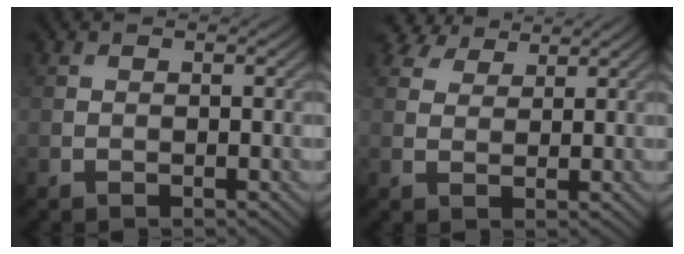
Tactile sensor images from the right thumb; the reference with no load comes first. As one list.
[{"total": 4.6, "force": [3.6, 2.2, 1.7], "torque": [-0.045, 0.016, 0.069]}]